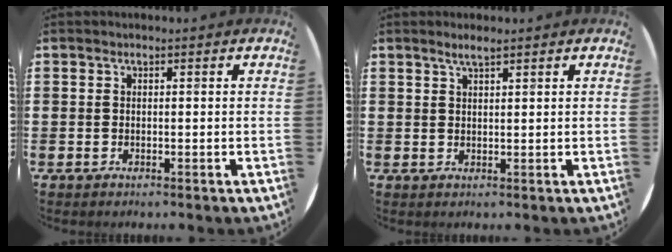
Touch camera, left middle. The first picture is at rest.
{"total": 2.0, "force": [1.6, 0.2, 1.2], "torque": [-0.025, 0.004, 0.027]}